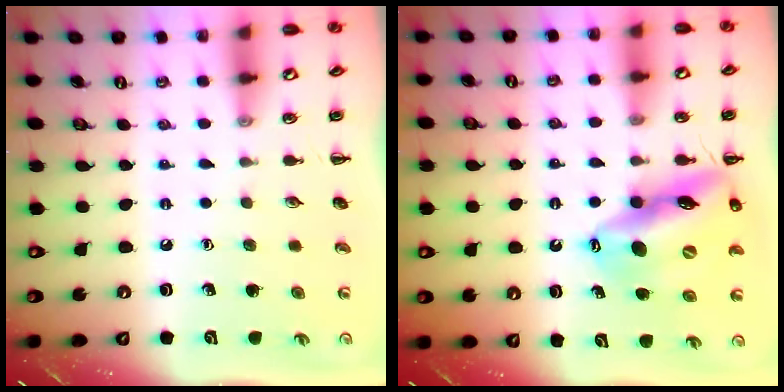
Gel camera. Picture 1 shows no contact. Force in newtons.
{"total": 17.6, "press": 17.0, "slide": 4.3}